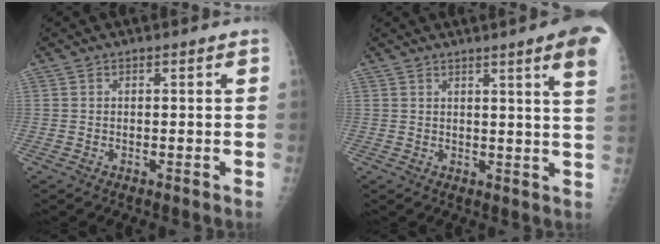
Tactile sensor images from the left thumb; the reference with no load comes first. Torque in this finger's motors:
{"motor_torque": [2.28, 1.10, 1.25, -1.35, 0.06]}